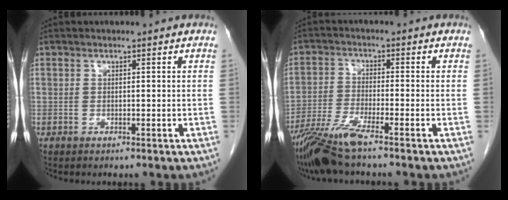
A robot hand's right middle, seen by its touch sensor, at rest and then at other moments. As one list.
[{"total": 7.5, "force": [-5.7, -0.3, 4.8], "torque": [-0.100, -0.026, -0.112]}]